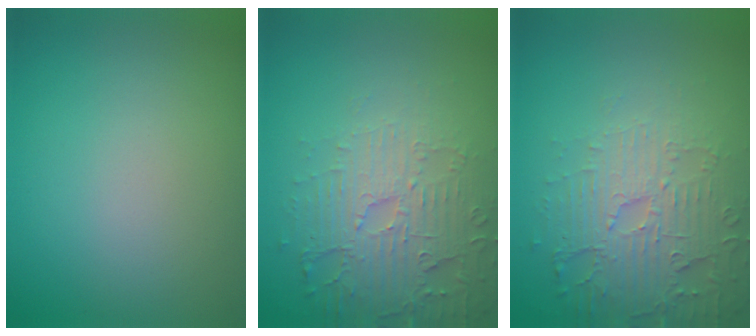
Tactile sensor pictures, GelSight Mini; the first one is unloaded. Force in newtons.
{"total": 5.3, "press": 3.6, "slide": 3.8}
{"total": 5.3, "press": 3.6, "slide": 3.8}